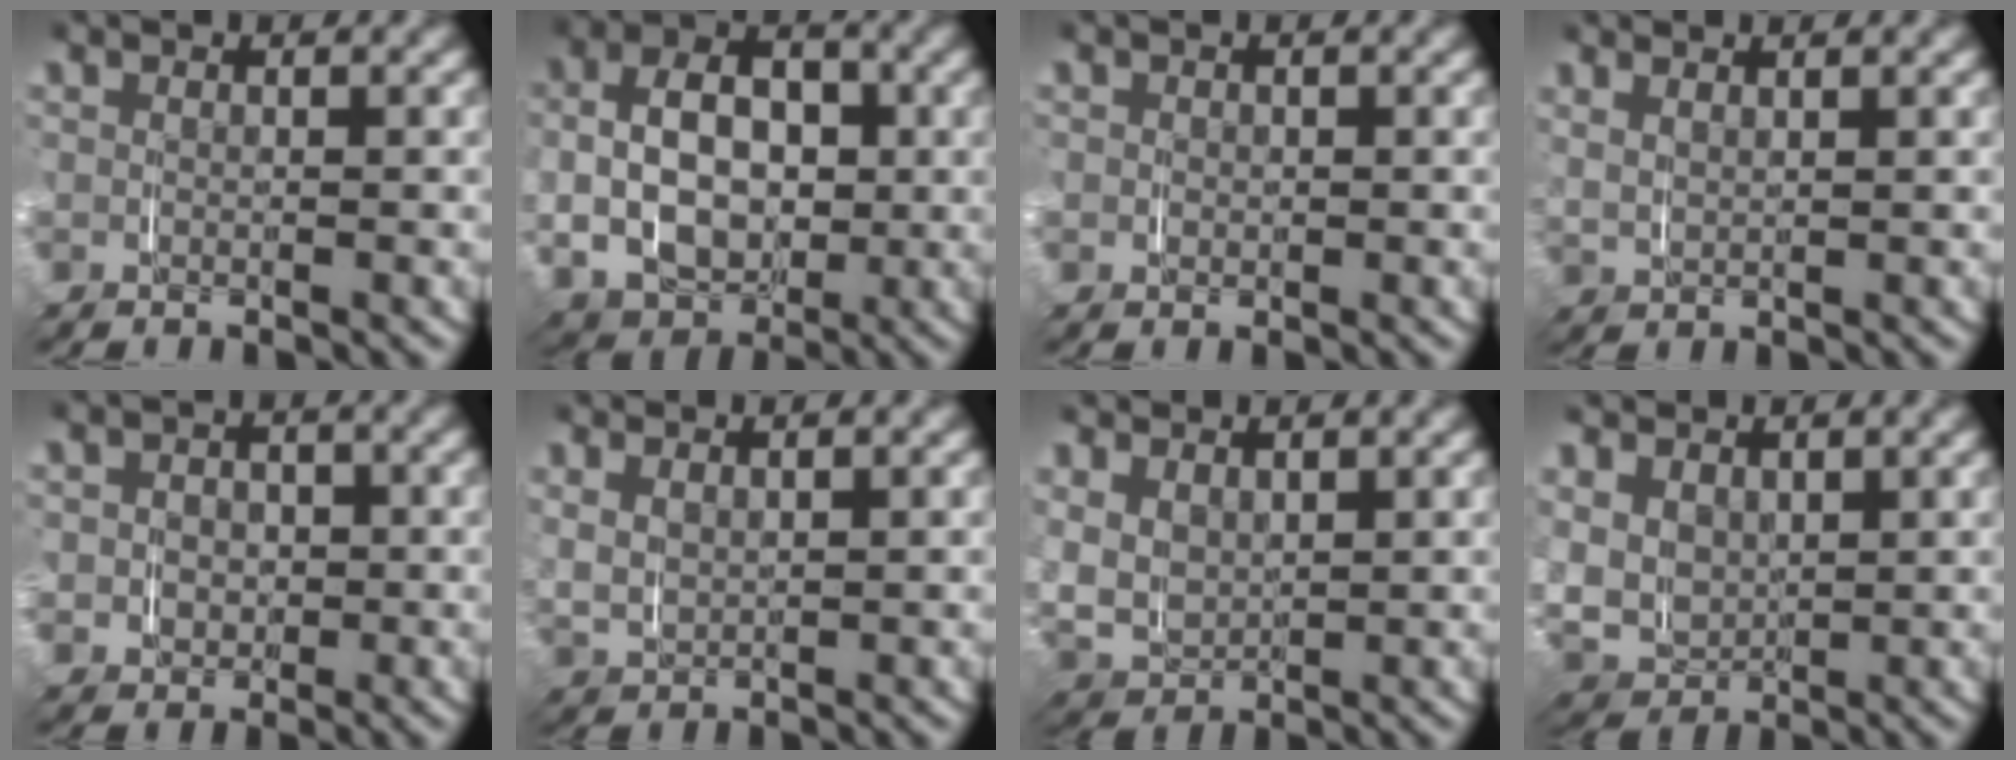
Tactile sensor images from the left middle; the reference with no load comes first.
{"total": 6.2, "force": [0.3, 5.1, 3.5], "torque": [-0.029, -0.009, 0.004]}
{"total": 0.6, "force": [0.0, 0.5, -0.3], "torque": [0.005, -0.006, 0.004]}
{"total": 2.3, "force": [2.1, -0.9, 0.0], "torque": [0.012, 0.008, 0.037]}
{"total": 2.0, "force": [0.1, 2.0, 0.1], "torque": [0.012, -0.007, 0.003]}
{"total": 2.3, "force": [2.3, 0.1, 0.1], "torque": [-0.005, 0.005, 0.041]}
{"total": 4.5, "force": [2.7, 3.5, 0.9], "torque": [-0.038, -0.007, 0.043]}
{"total": 5.4, "force": [2.5, 4.6, 1.3], "torque": [-0.043, -0.018, 0.041]}